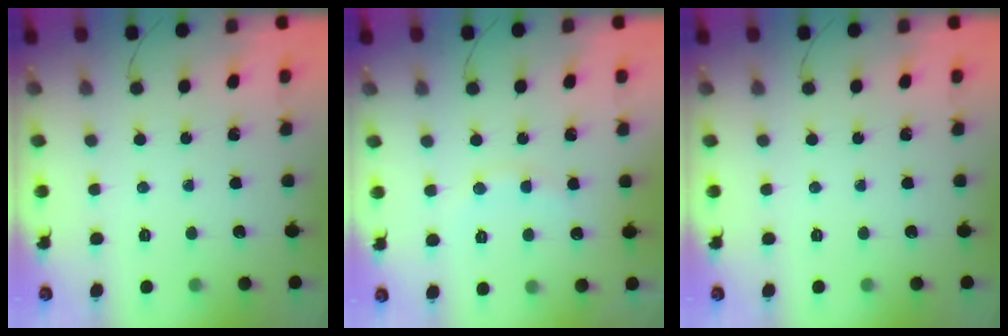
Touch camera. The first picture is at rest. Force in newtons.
{"total": 8.4, "press": 8.3, "slide": 1.2}
{"total": 0.0}